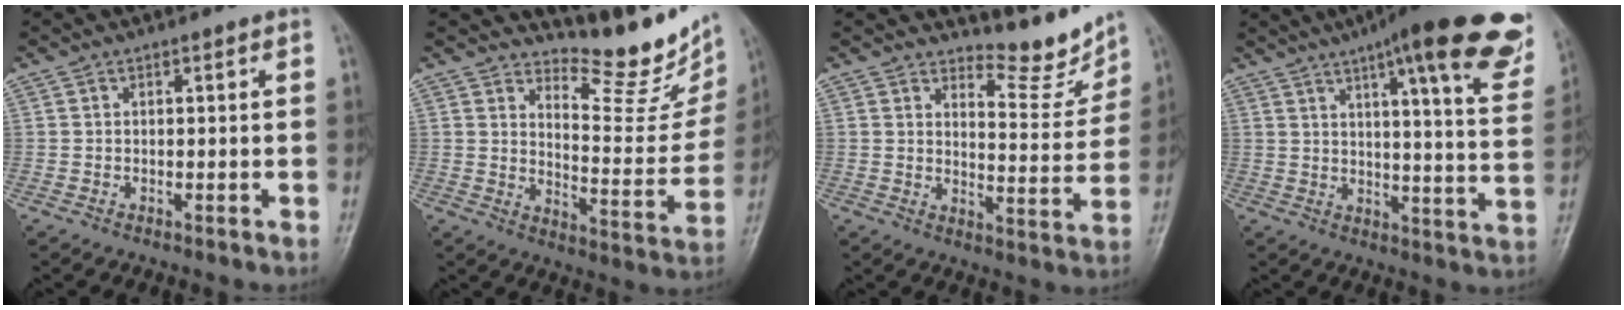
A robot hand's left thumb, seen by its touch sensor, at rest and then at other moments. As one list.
[{"total": 14.3, "force": [12.7, 3.5, 5.5], "torque": [-0.047, -0.119, 0.173]}, {"total": 8.3, "force": [7.7, 2.1, 1.9], "torque": [-0.001, -0.079, 0.110]}, {"total": 25.9, "force": [16.5, 5.0, 19.3], "torque": [-0.240, -0.044, 0.204]}]